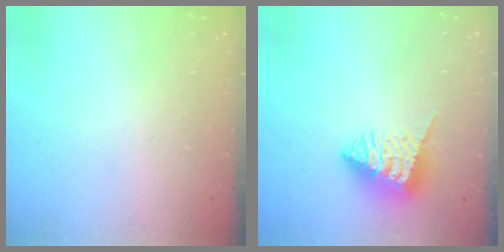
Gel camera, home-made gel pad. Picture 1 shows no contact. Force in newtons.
{"total": 4.8, "press": 4.8, "slide": 0.3}